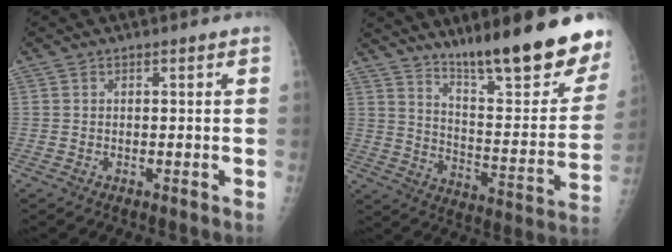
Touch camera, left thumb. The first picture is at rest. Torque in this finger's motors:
{"motor_torque": [0.67, 0.27, 0.95, -1.82, 0.09]}